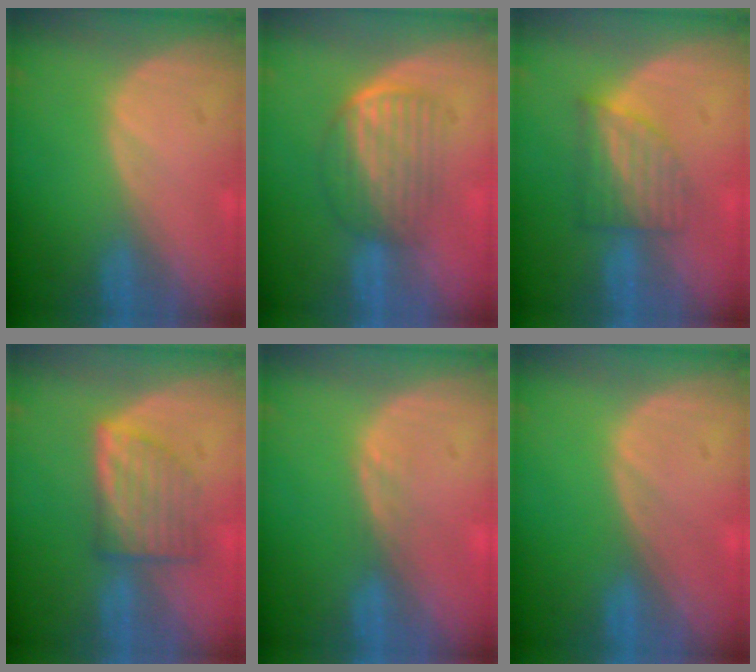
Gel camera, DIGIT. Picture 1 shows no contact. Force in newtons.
{"total": 7.1, "press": 6.0, "slide": 3.8}
{"total": 6.2, "press": 5.5, "slide": 2.9}
{"total": 6.6, "press": 6.1, "slide": 2.5}
{"total": 0.7, "press": 0.7, "slide": 0.1}
{"total": 0.0}